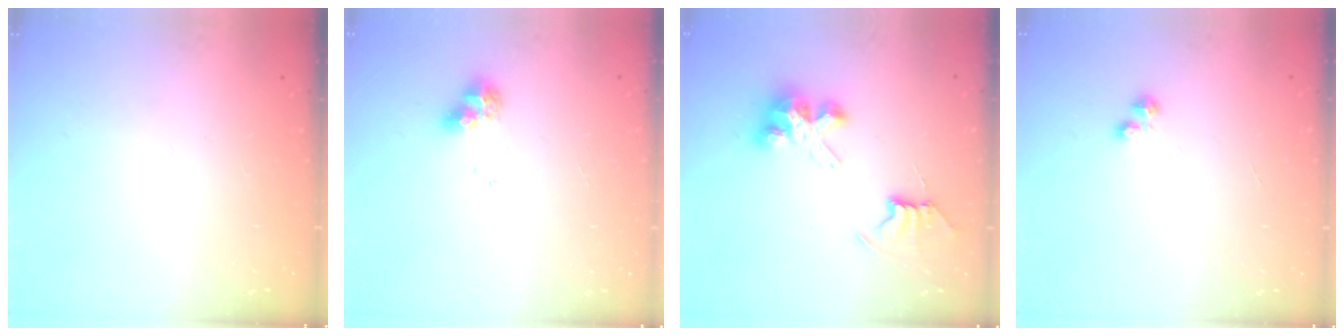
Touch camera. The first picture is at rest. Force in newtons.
{"total": 8.8, "press": 8.7, "slide": 0.9}
{"total": 8.0, "press": 8.0, "slide": 0.5}
{"total": 1.9, "press": 1.8, "slide": 0.2}